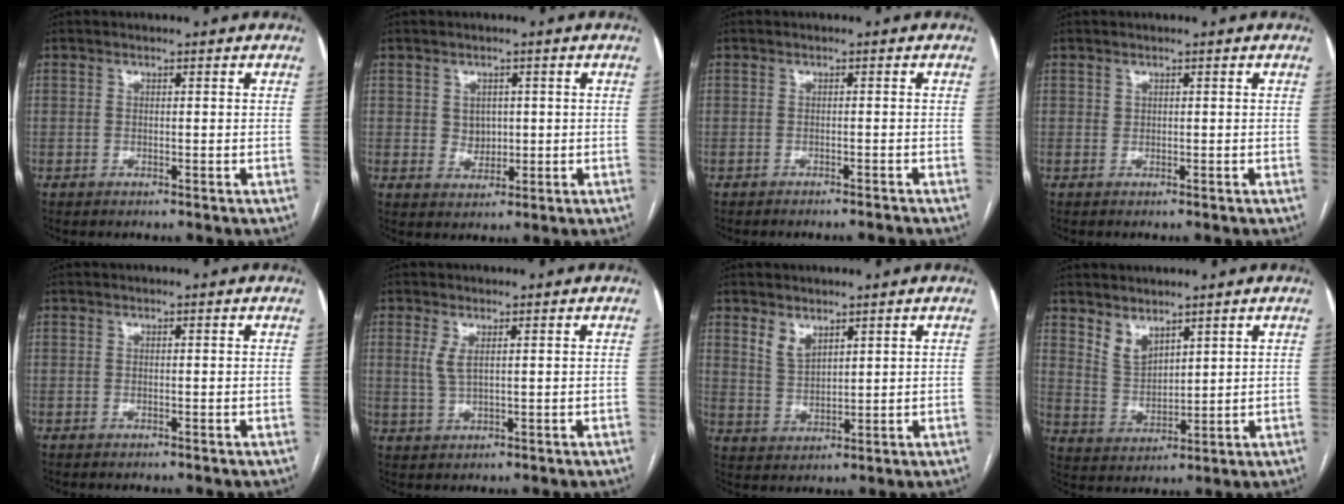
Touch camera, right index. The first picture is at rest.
{"total": 3.1, "force": [0.5, 2.6, 1.6], "torque": [-0.023, 0.002, 0.014]}
{"total": 2.6, "force": [-2.5, -0.2, 0.5], "torque": [-0.003, -0.003, -0.033]}
{"total": 0.0}
{"total": 0.0}
{"total": 2.6, "force": [1.0, 0.7, 2.4], "torque": [-0.059, -0.002, 0.026]}
{"total": 3.9, "force": [2.8, 1.9, 1.9], "torque": [-0.042, -0.002, 0.066]}
{"total": 4.9, "force": [3.8, 2.3, 2.0], "torque": [-0.045, -0.002, 0.089]}